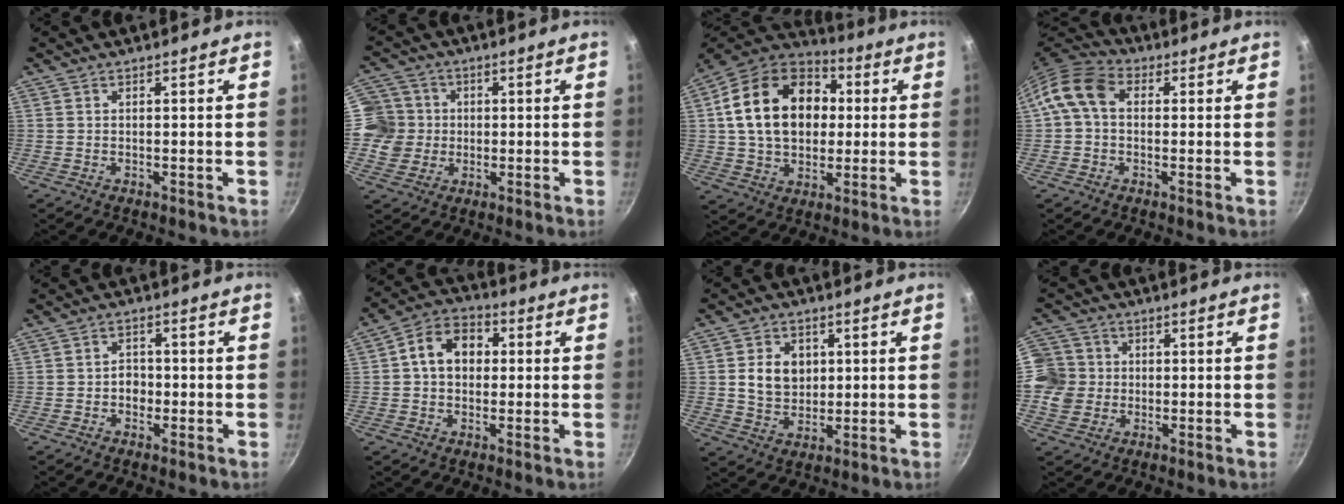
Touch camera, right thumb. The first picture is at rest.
{"total": 8.5, "force": [0.1, 8.3, 2.0], "torque": [0.001, 0.009, -0.014]}
{"total": 21.6, "force": [3.3, 15.8, 14.4], "torque": [-0.222, 0.027, 0.050]}
{"total": 8.4, "force": [1.0, 6.2, 5.6], "torque": [-0.096, 0.022, -0.002]}
{"total": 3.3, "force": [-0.8, 2.6, 1.8], "torque": [-0.005, 0.009, -0.015]}
{"total": 9.9, "force": [1.1, 7.5, 6.3], "torque": [-0.070, 0.025, 0.001]}
{"total": 8.2, "force": [1.3, 6.5, 4.8], "torque": [-0.055, -0.008, 0.025]}
{"total": 9.9, "force": [-0.3, 9.3, 3.6], "torque": [-0.047, 0.010, -0.022]}